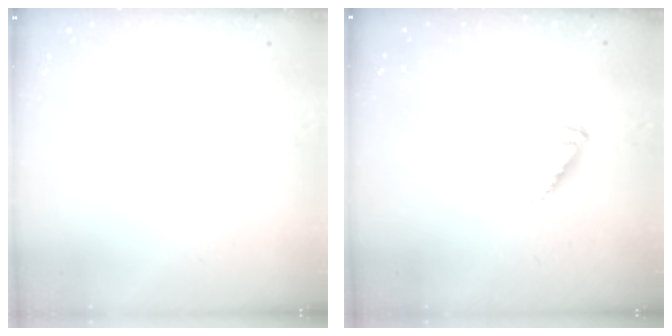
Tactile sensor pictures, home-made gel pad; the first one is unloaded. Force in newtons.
{"total": 3.7, "press": 3.7, "slide": 0.6}